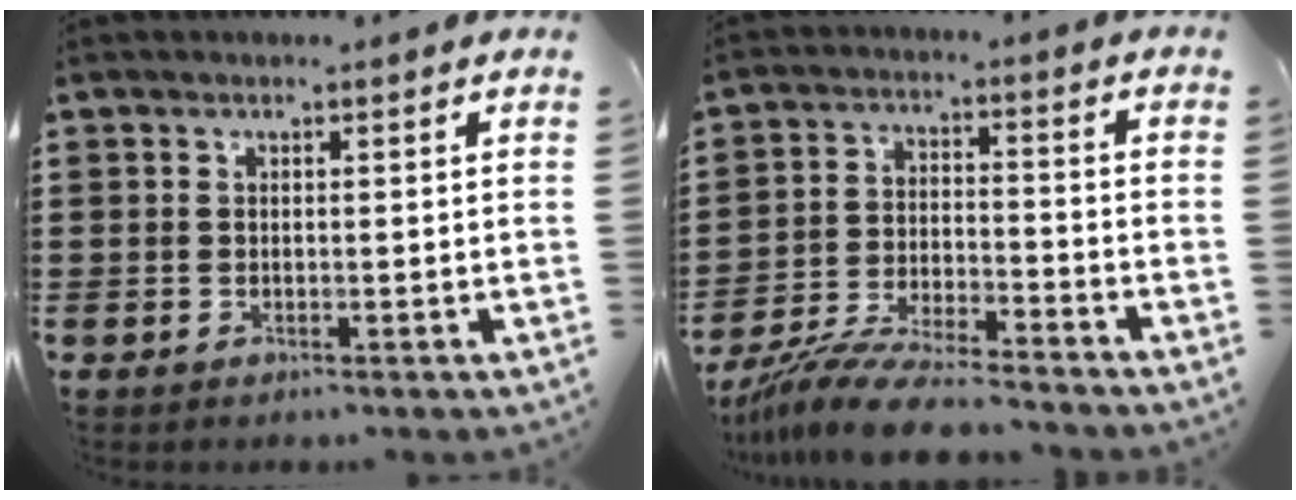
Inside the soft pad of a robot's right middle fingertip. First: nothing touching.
{"total": 8.7, "force": [-8.2, 0.4, 3.0], "torque": [-0.067, 0.006, -0.162]}